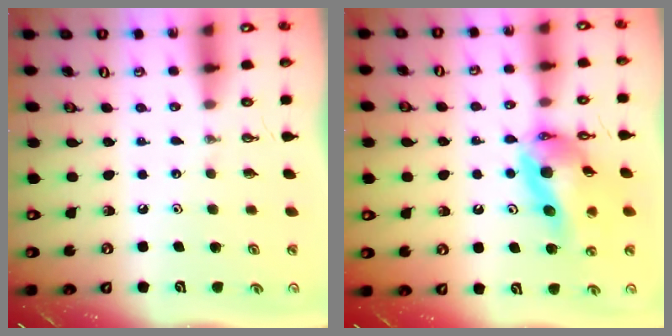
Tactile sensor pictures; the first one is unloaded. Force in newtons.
{"total": 14.4, "press": 14.3, "slide": 1.5}